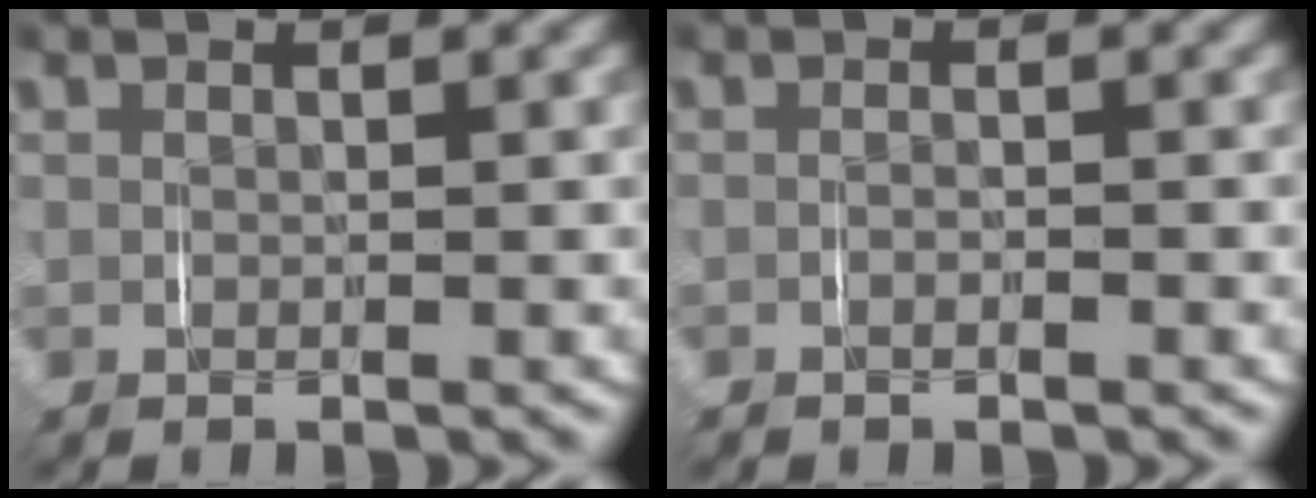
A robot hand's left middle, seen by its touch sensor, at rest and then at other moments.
{"total": 0.7, "force": [-0.5, 0.2, 0.5], "torque": [-0.012, 0.000, -0.011]}